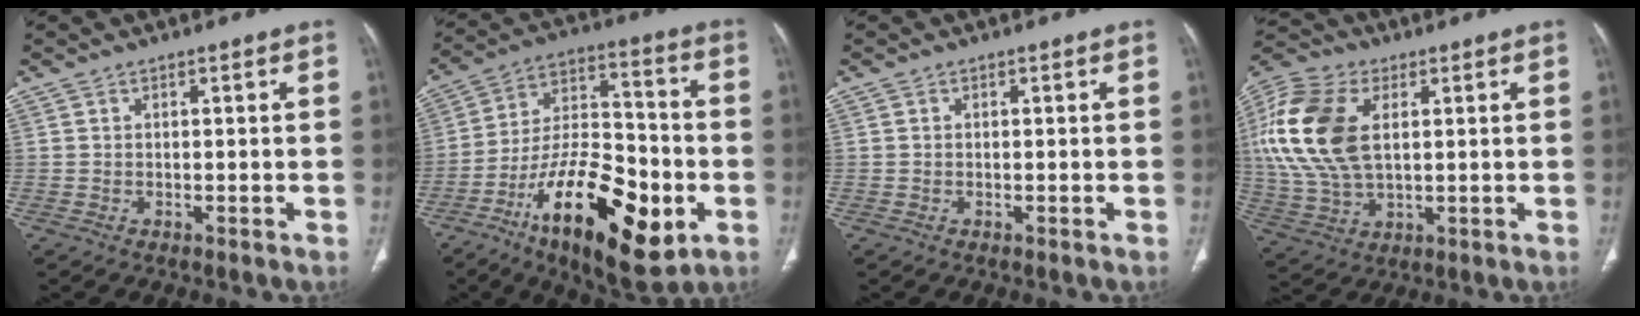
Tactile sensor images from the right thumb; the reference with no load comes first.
{"total": 25.0, "force": [-9.6, 10.8, 20.4], "torque": [-0.327, 0.044, -0.151]}
{"total": 0.0}
{"total": 20.3, "force": [4.3, 12.4, 15.5], "torque": [-0.348, -0.003, 0.078]}